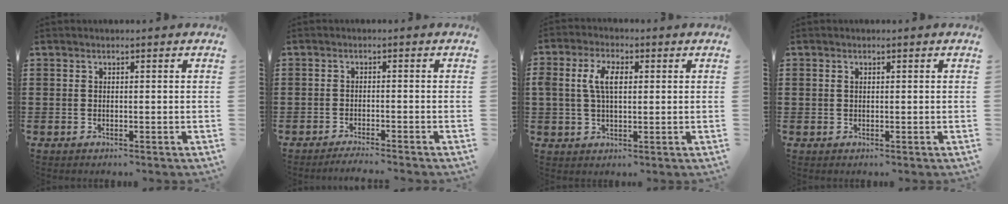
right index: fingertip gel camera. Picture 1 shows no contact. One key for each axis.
{"total": 2.0, "fx": -2.0, "fy": -0.4, "fz": 0.3, "tx": -0.006, "ty": -0.001, "tz": -0.038}
{"total": 5.4, "fx": 0.9, "fy": 2.9, "fz": 4.5, "tx": -0.110, "ty": 0.008, "tz": 0.007}
{"total": 0.6, "fx": 0.2, "fy": 0.5, "fz": 0.3, "tx": -0.009, "ty": 0.002, "tz": 0.005}